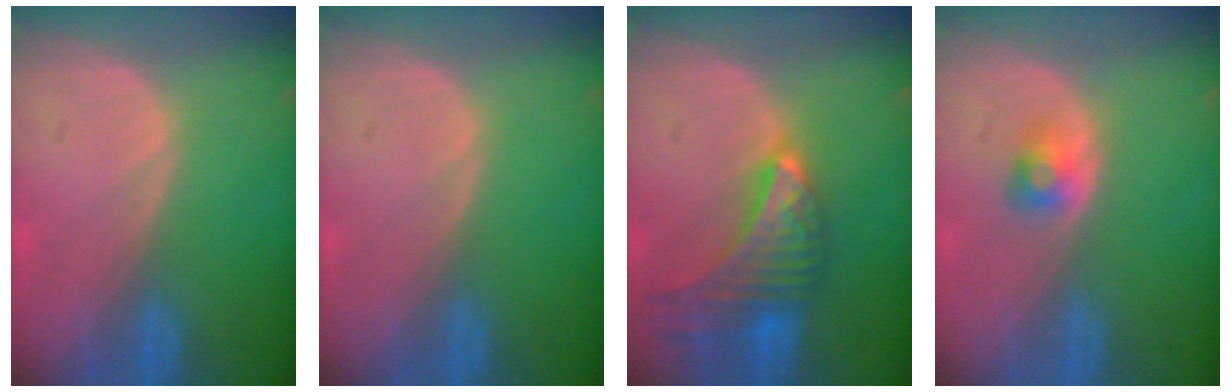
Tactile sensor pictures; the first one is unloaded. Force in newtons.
{"total": 0.0}
{"total": 9.7, "press": 8.6, "slide": 4.5}
{"total": 2.6, "press": 2.4, "slide": 1.2}